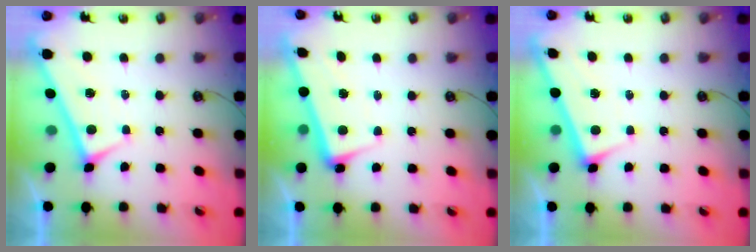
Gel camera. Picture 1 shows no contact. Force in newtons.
{"total": 2.6, "press": 2.4, "slide": 1.1}
{"total": 3.0, "press": 3.0, "slide": 0.2}